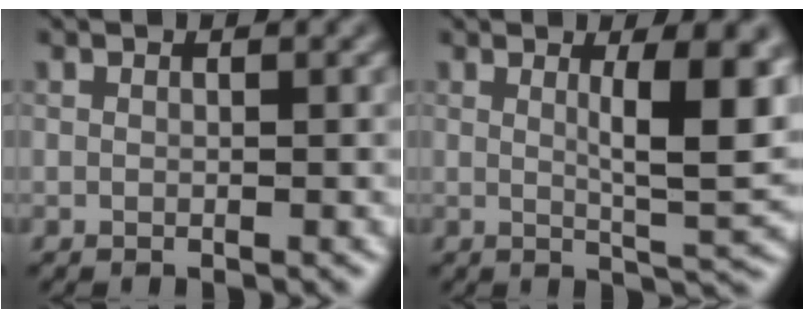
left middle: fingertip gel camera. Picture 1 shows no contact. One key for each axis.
{"total": 6.9, "fx": 1.5, "fy": 1.5, "fz": 6.5, "tx": -0.090, "ty": -0.009, "tz": 0.027}